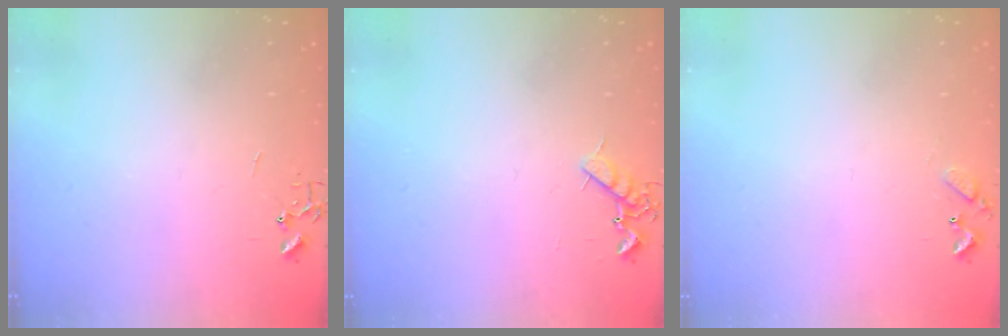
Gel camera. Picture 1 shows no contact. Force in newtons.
{"total": 7.8, "press": 7.8, "slide": 0.8}
{"total": 5.5, "press": 5.5, "slide": 0.4}